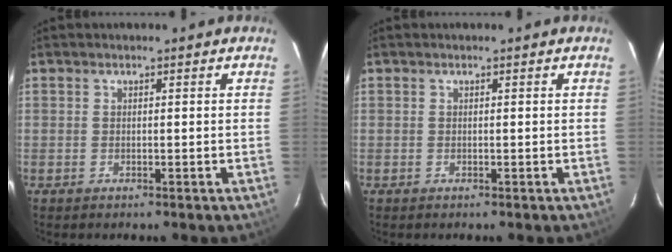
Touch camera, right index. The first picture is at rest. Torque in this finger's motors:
{"motor_torque": [0.03, 0.02, 0.00, 0.00]}